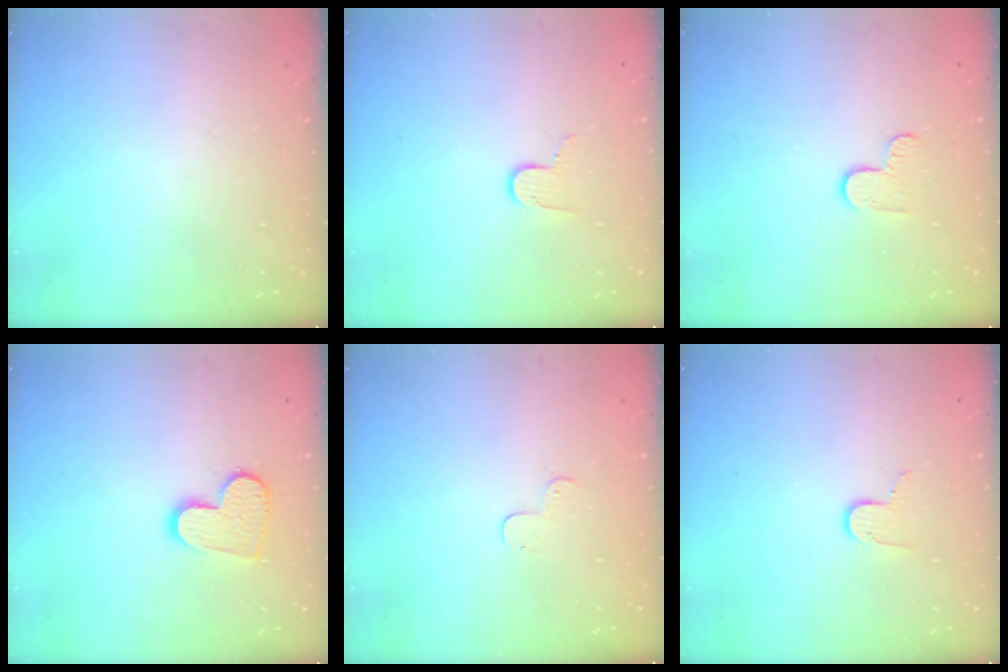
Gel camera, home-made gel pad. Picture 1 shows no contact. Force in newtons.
{"total": 6.4, "press": 6.4, "slide": 0.4}
{"total": 4.7, "press": 4.7, "slide": 0.4}
{"total": 11.4, "press": 11.4, "slide": 0.9}
{"total": 3.3, "press": 3.3, "slide": 0.4}
{"total": 6.4, "press": 6.4, "slide": 0.4}